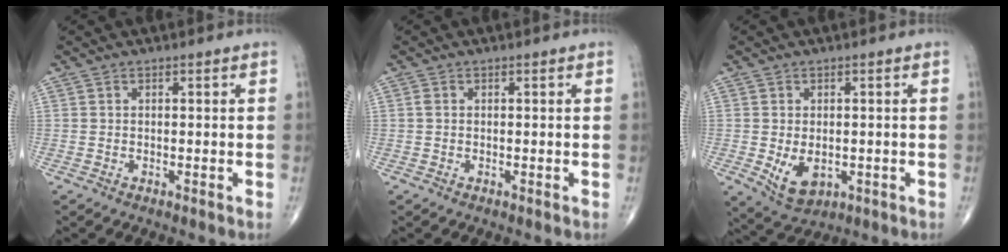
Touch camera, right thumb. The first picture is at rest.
{"total": 0.7, "force": [0.0, 0.5, 0.4], "torque": [-0.009, 0.000, -0.002]}
{"total": 6.1, "force": [-1.1, 4.0, 4.5], "torque": [-0.065, -0.010, -0.003]}